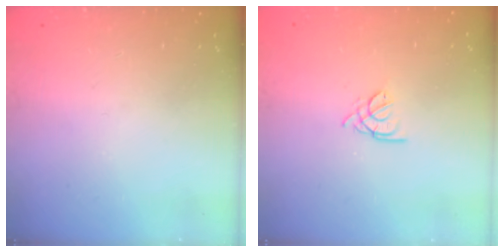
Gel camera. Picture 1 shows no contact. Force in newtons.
{"total": 1.8, "press": 1.7, "slide": 0.5}